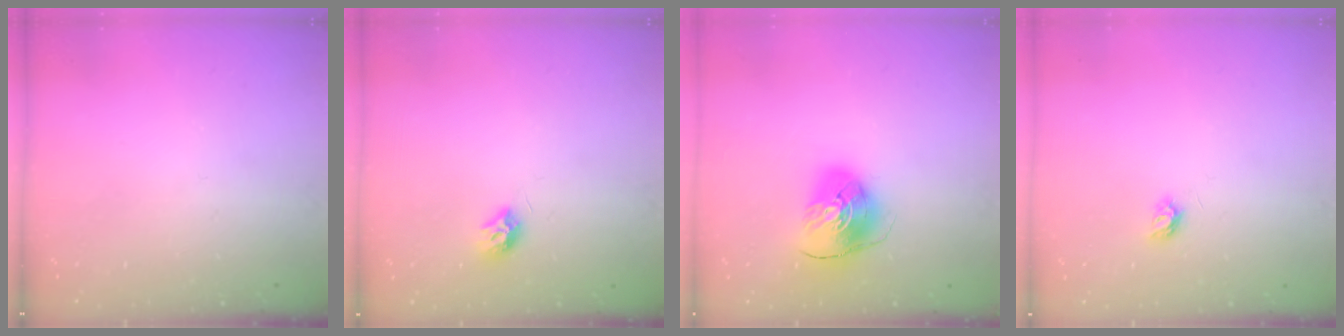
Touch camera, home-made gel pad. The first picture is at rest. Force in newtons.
{"total": 7.4, "press": 7.4, "slide": 0.2}
{"total": 9.4, "press": 9.2, "slide": 1.5}
{"total": 3.8, "press": 3.8, "slide": 0.4}